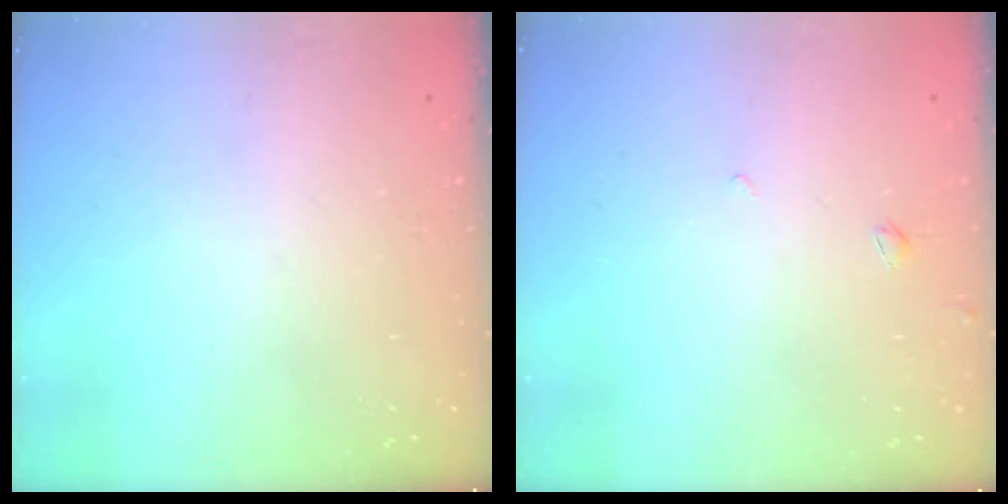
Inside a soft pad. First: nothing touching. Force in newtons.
{"total": 2.1, "press": 2.1, "slide": 0.5}